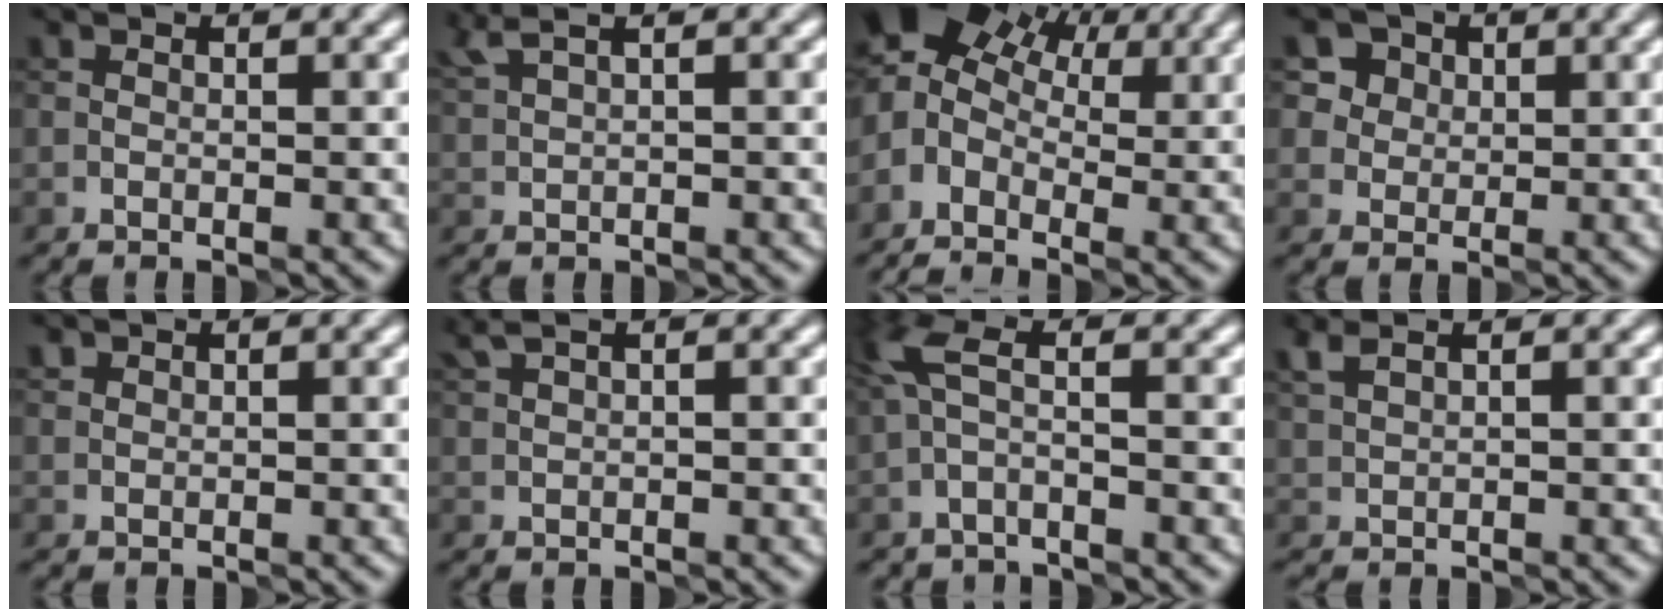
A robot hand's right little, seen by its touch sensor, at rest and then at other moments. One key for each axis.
{"total": 2.4, "fx": 1.7, "fy": 0.7, "fz": 1.6, "tx": -0.023, "ty": 0.012, "tz": 0.035}
{"total": 7.1, "fx": 1.4, "fy": 5.2, "fz": 4.6, "tx": -0.088, "ty": 0.013, "tz": 0.014}
{"total": 6.0, "fx": 3.2, "fy": 4.6, "fz": 1.9, "tx": -0.023, "ty": 0.022, "tz": 0.041}
{"total": 0.5, "fx": 0.2, "fy": 0.4, "fz": -0.3, "tx": 0.012, "ty": 0.001, "tz": 0.005}
{"total": 1.4, "fx": 0.9, "fy": 0.3, "fz": 1.1, "tx": -0.017, "ty": 0.009, "tz": 0.014}
{"total": 2.7, "fx": -1.0, "fy": 1.1, "fz": 2.3, "tx": -0.060, "ty": 0.006, "tz": -0.029}
{"total": 1.2, "fx": 1.0, "fy": 0.2, "fz": 0.6, "tx": -0.008, "ty": 0.008, "tz": 0.025}